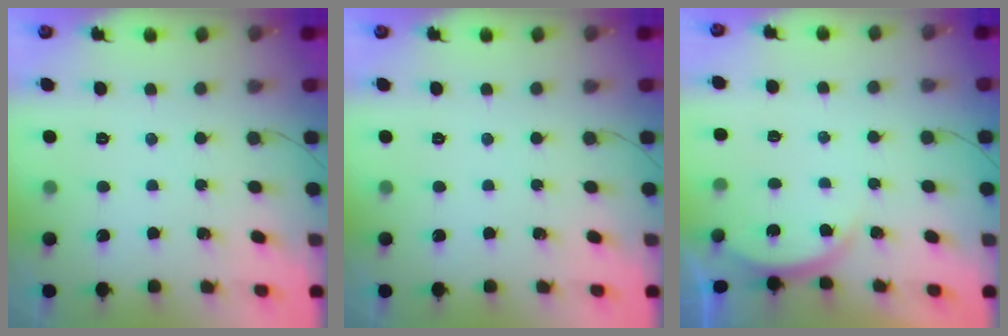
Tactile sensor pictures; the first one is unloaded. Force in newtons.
{"total": 0.0}
{"total": 2.4, "press": 2.4, "slide": 0.3}